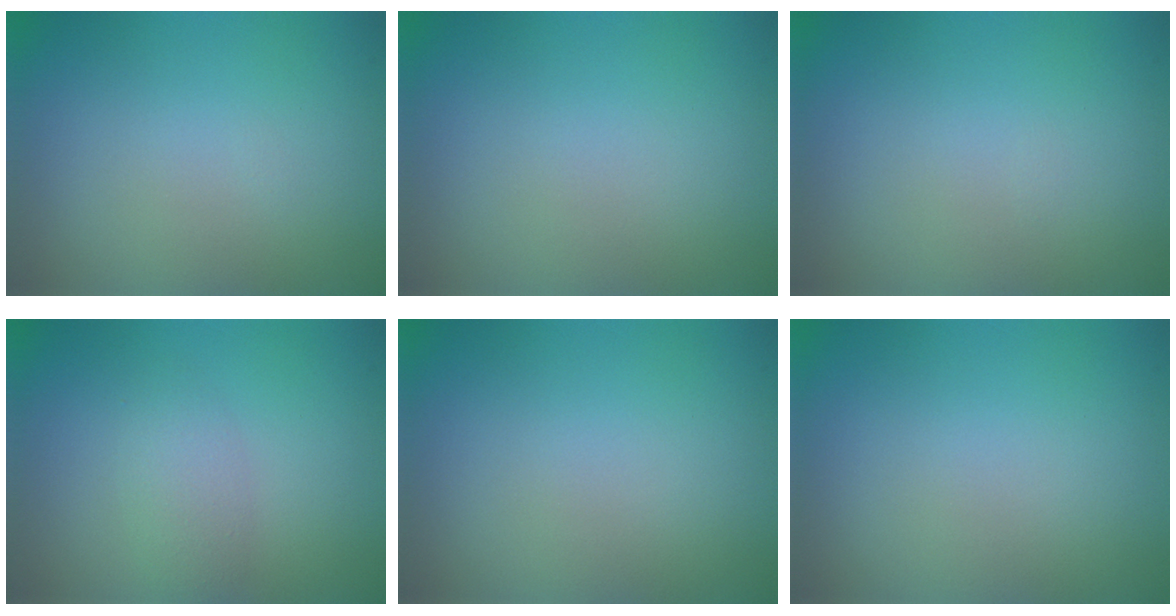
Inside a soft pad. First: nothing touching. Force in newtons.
{"total": 0.0}
{"total": 0.0}
{"total": 1.9, "press": 1.9, "slide": 0.1}
{"total": 0.0}
{"total": 0.0}